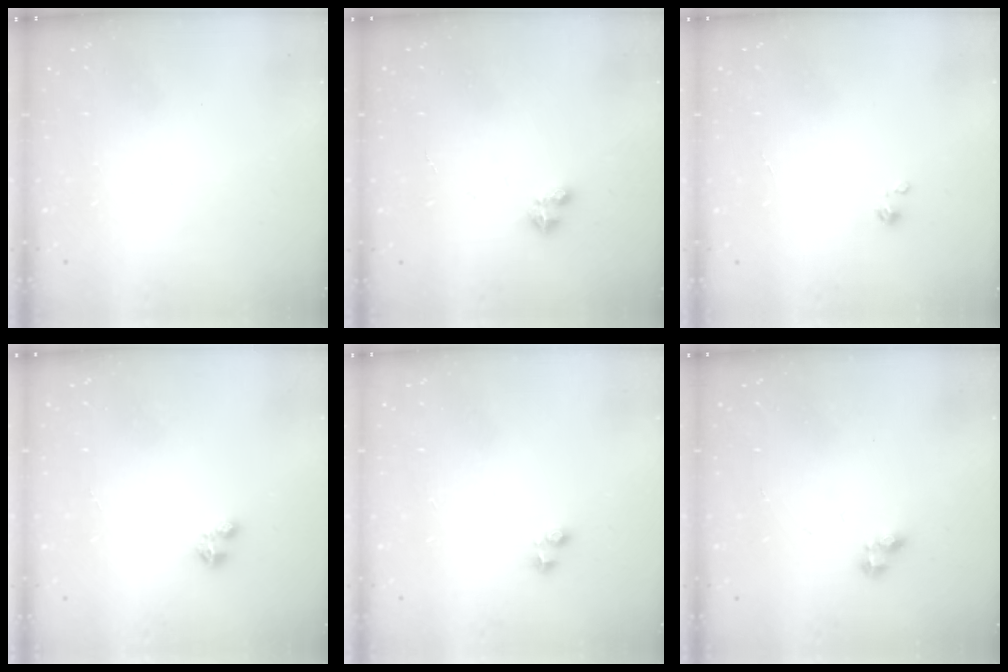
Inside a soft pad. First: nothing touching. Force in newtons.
{"total": 2.4, "press": 2.4, "slide": 0.5}
{"total": 0.0}
{"total": 2.7, "press": 2.7, "slide": 0.4}
{"total": 1.9, "press": 1.9, "slide": 0.5}
{"total": 3.2, "press": 3.1, "slide": 0.4}